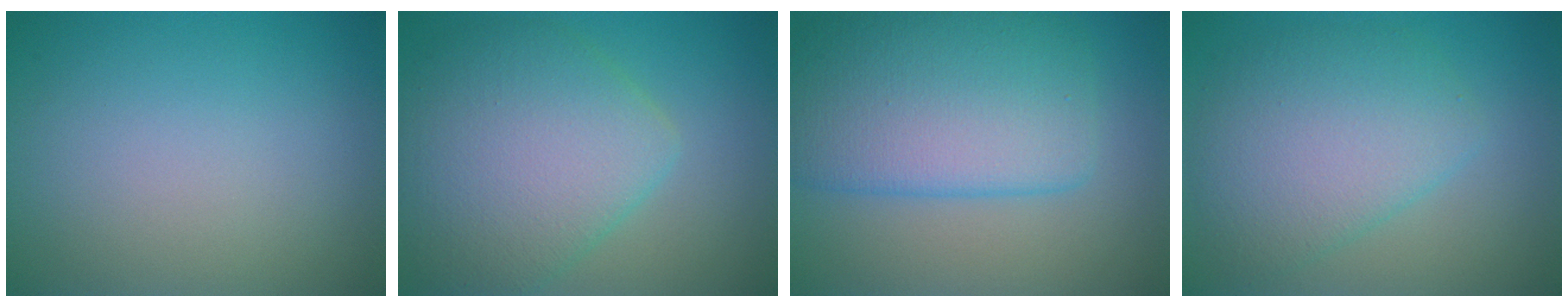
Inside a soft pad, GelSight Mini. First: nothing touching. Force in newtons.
{"total": 7.7, "press": 7.7, "slide": 0.2}
{"total": 8.2, "press": 8.2, "slide": 0.1}
{"total": 5.9, "press": 5.9, "slide": 0.1}